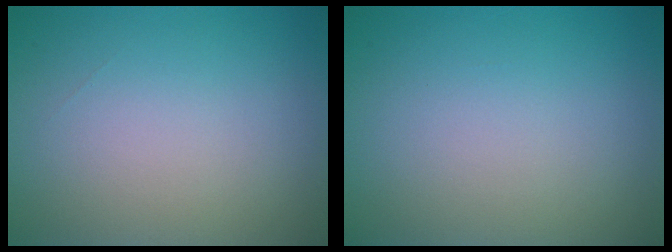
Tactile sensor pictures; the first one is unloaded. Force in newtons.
{"total": 0.0}